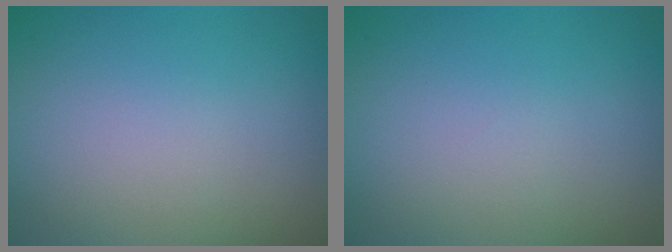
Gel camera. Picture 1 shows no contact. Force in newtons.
{"total": 0.0}